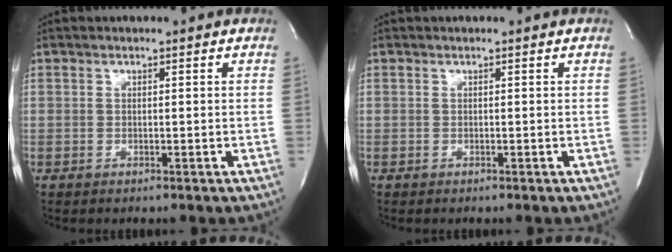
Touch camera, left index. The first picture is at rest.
{"total": 0.0}